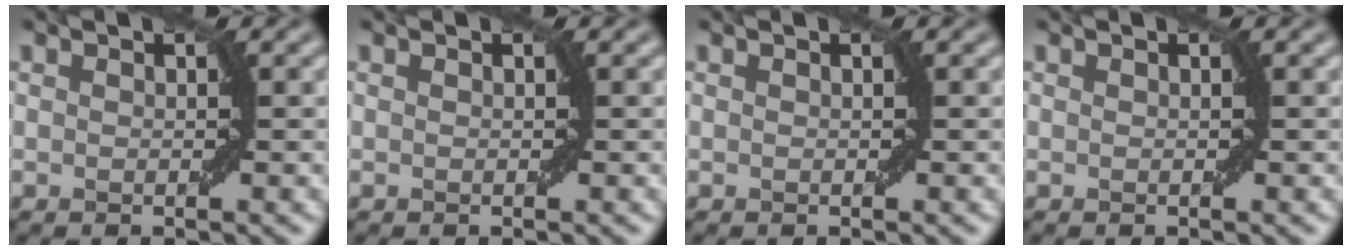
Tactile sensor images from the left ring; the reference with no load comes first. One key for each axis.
{"total": 0.0}
{"total": 0.0}
{"total": 0.0}